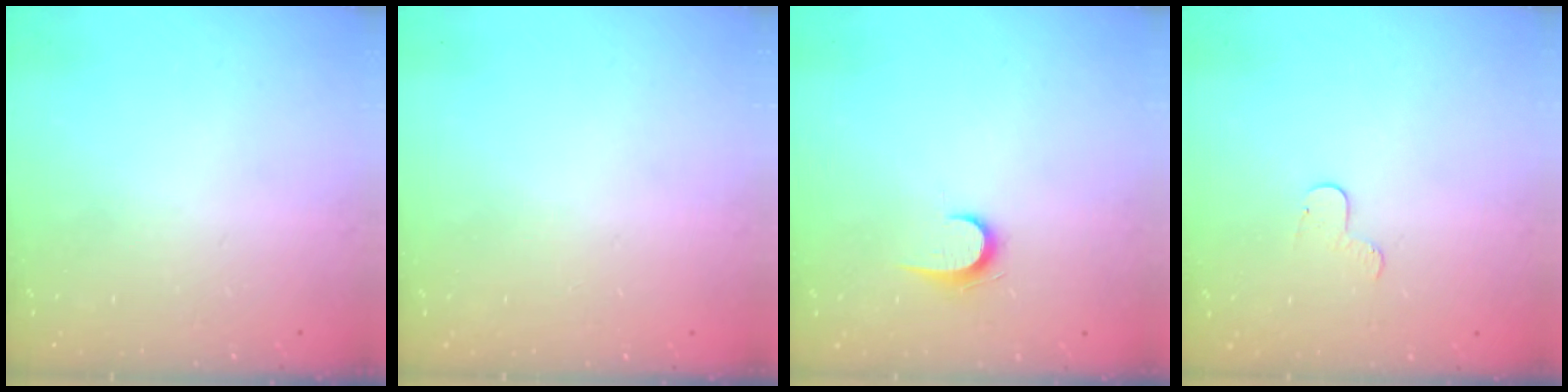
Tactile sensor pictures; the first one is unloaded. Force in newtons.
{"total": 0.7, "press": 0.7, "slide": 0.1}
{"total": 6.2, "press": 6.2, "slide": 0.7}
{"total": 4.9, "press": 4.9, "slide": 0.5}